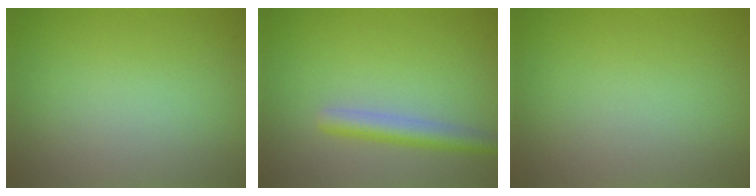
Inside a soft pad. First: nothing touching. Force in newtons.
{"total": 2.7, "press": 2.7, "slide": 0.3}
{"total": 0.0}